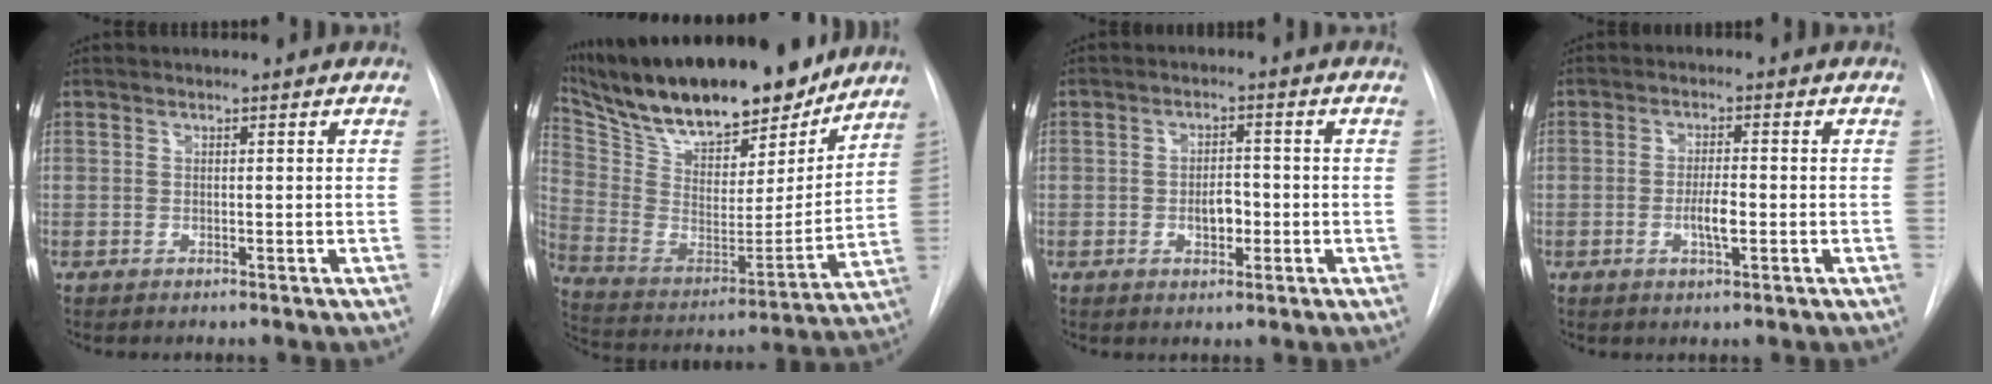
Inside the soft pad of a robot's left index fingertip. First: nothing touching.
{"total": 27.7, "force": [23.0, 8.0, 13.2], "torque": [-0.252, -0.003, 0.360]}
{"total": 3.6, "force": [-1.0, 1.9, 2.8], "torque": [-0.042, 0.004, -0.013]}
{"total": 3.6, "force": [-1.0, 0.8, 3.4], "torque": [-0.062, -0.001, -0.016]}